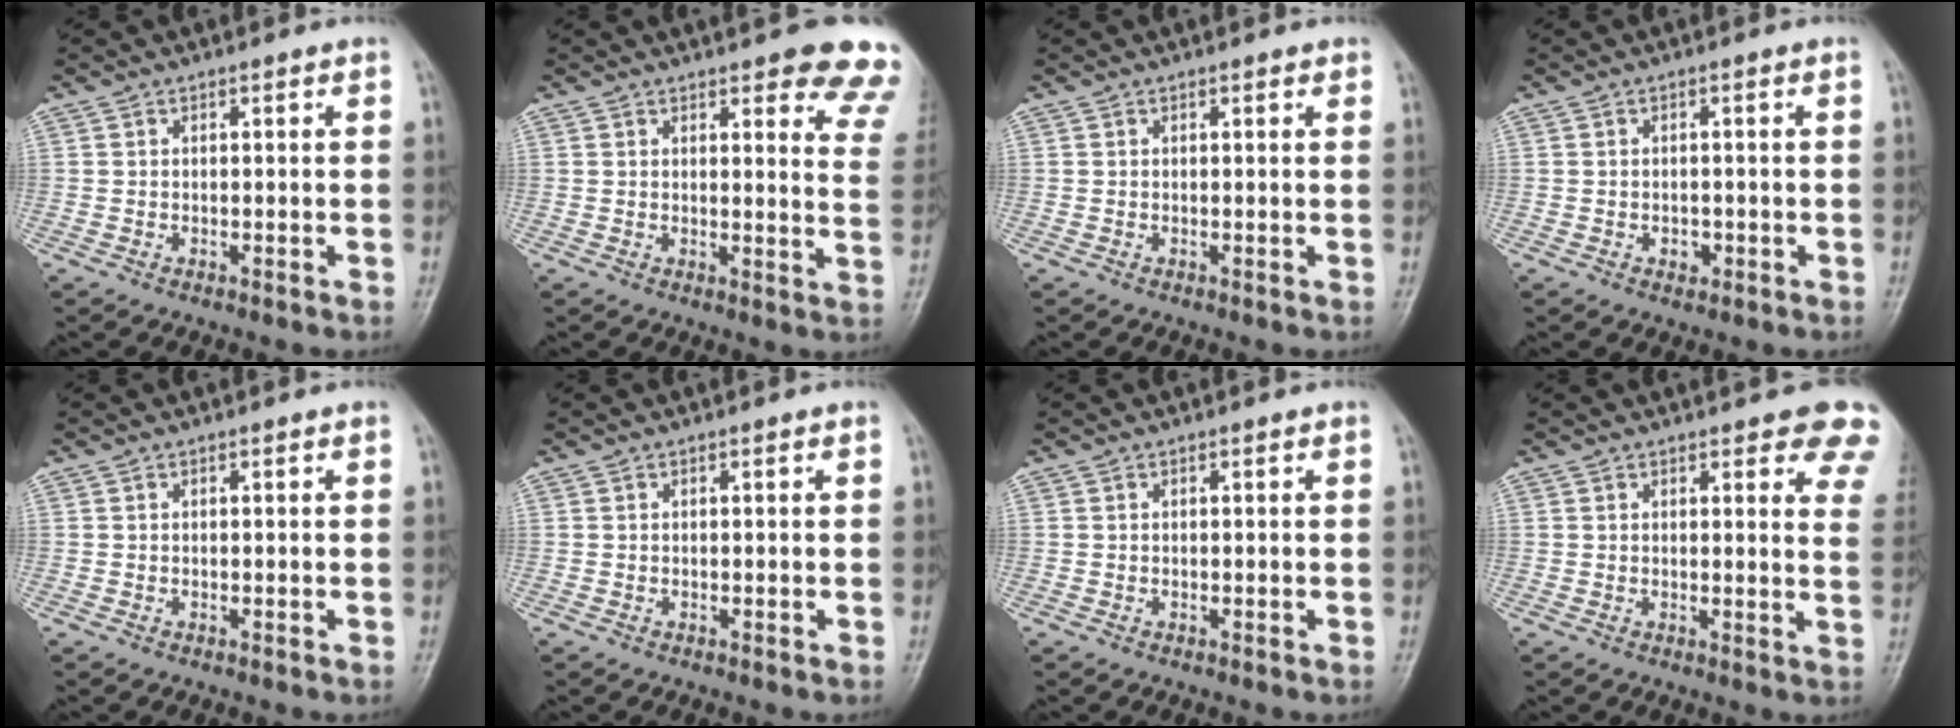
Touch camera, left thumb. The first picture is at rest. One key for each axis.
{"total": 14.1, "fx": 10.8, "fy": 3.9, "fz": 8.3, "tx": -0.056, "ty": -0.051, "tz": 0.101}
{"total": 1.0, "fx": 0.7, "fy": 0.3, "fz": 0.6, "tx": -0.010, "ty": 0.000, "tz": 0.005}
{"total": 1.7, "fx": -0.6, "fy": 1.3, "fz": 1.0, "tx": -0.008, "ty": 0.003, "tz": -0.005}
{"total": 0.0}
{"total": 0.0}
{"total": 0.0}
{"total": 10.7, "fx": 7.7, "fy": 3.5, "fz": 6.6, "tx": -0.039, "ty": -0.029, "tz": 0.070}